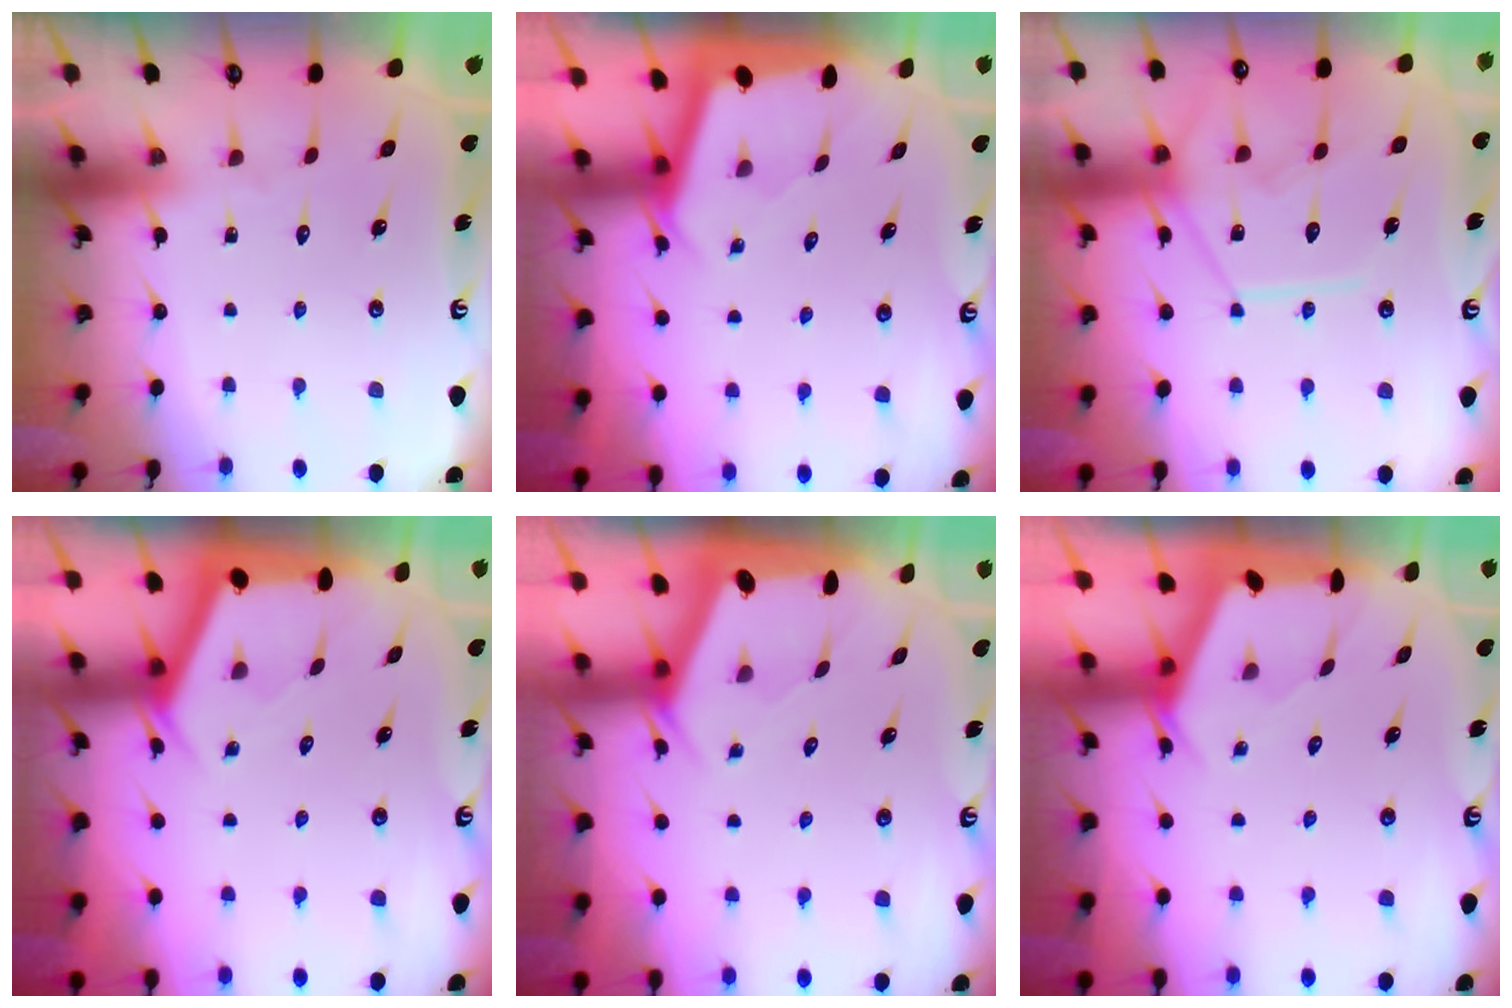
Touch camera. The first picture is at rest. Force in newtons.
{"total": 1.7, "press": 1.7, "slide": 0.1}
{"total": 12.2, "press": 12.2, "slide": 1.2}
{"total": 2.8, "press": 2.8, "slide": 0.4}
{"total": 1.8, "press": 1.8, "slide": 0.3}
{"total": 2.4, "press": 2.4, "slide": 0.4}